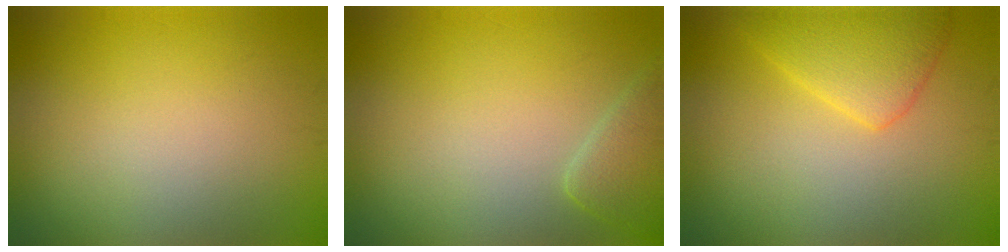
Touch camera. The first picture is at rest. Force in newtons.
{"total": 2.8, "press": 2.8, "slide": 0.2}
{"total": 3.6, "press": 3.6, "slide": 0.3}